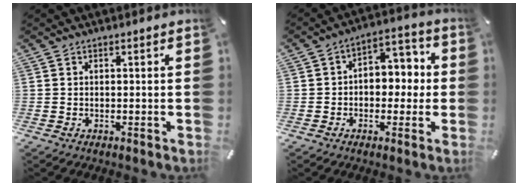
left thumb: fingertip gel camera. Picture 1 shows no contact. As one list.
[{"total": 6.5, "force": [-1.0, 5.2, 3.9], "torque": [-0.040, 0.006, -0.027]}]